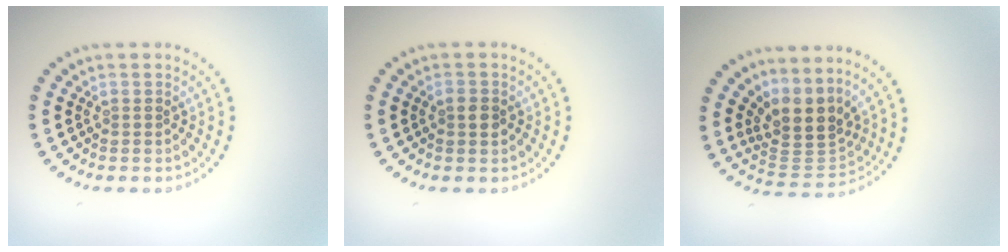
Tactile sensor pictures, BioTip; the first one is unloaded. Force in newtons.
{"total": 1.7, "press": 1.7, "slide": 0.0}
{"total": 4.1, "press": 3.0, "slide": 2.8}